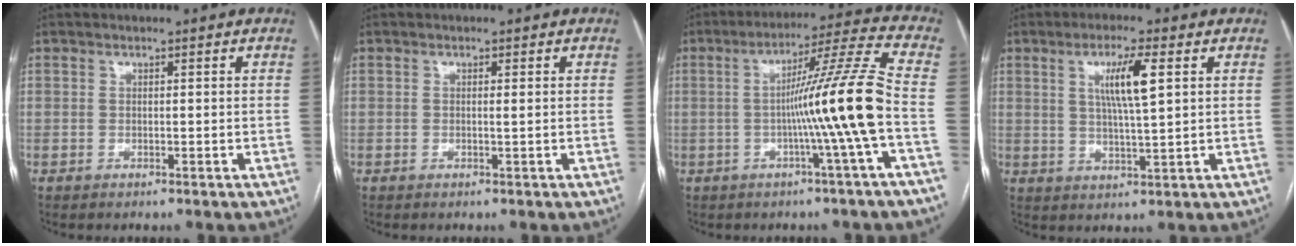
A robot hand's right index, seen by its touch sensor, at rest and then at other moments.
{"total": 0.6, "force": [0.1, -0.1, 0.6], "torque": [-0.011, -0.001, 0.000]}
{"total": 13.0, "force": [-2.5, -3.0, 12.4], "torque": [-0.197, 0.005, -0.043]}
{"total": 7.0, "force": [2.1, 0.3, 6.6], "torque": [-0.124, 0.002, 0.039]}